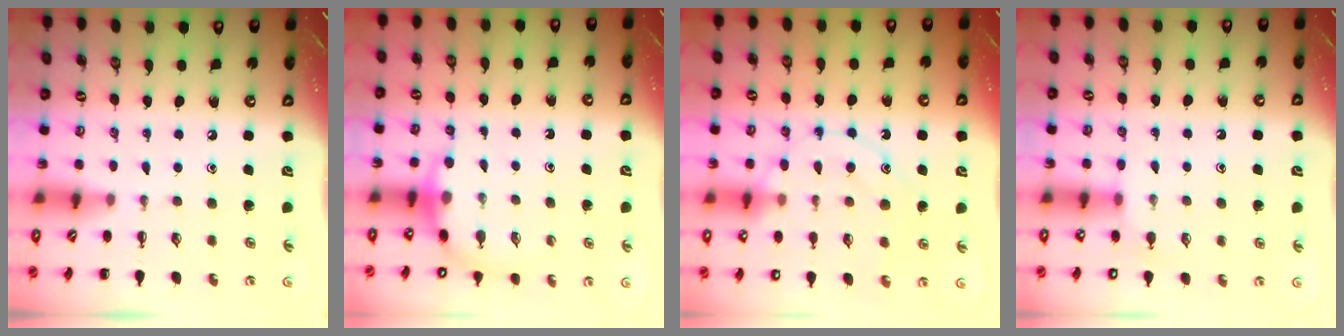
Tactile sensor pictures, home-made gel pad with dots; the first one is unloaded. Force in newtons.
{"total": 8.1, "press": 8.0, "slide": 1.3}
{"total": 12.6, "press": 12.6, "slide": 0.6}
{"total": 4.4, "press": 4.2, "slide": 1.4}